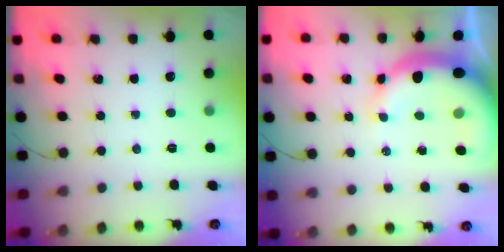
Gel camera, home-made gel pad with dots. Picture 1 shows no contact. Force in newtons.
{"total": 10.6, "press": 10.3, "slide": 2.3}